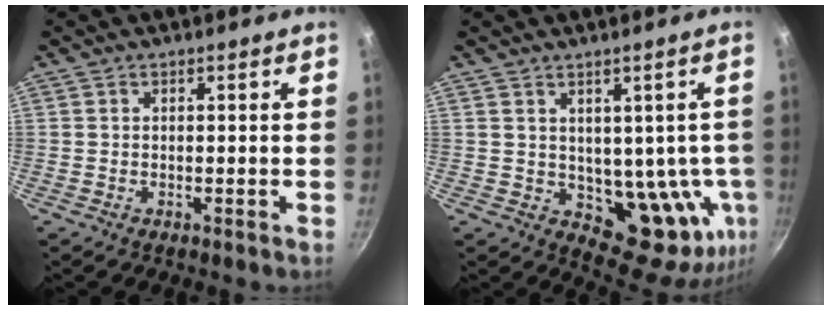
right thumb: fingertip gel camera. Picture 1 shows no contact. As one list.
[{"total": 13.2, "force": [0.0, 8.1, 10.4], "torque": [-0.077, -0.025, 0.018]}]